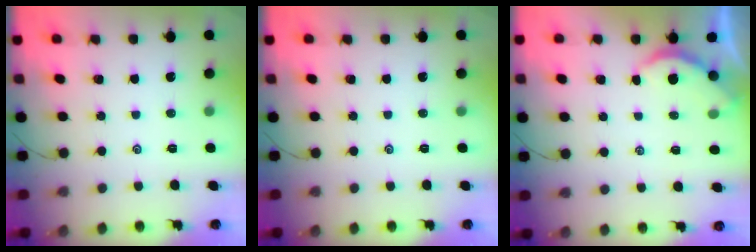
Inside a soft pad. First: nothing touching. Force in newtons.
{"total": 0.0}
{"total": 2.5, "press": 2.5, "slide": 0.4}